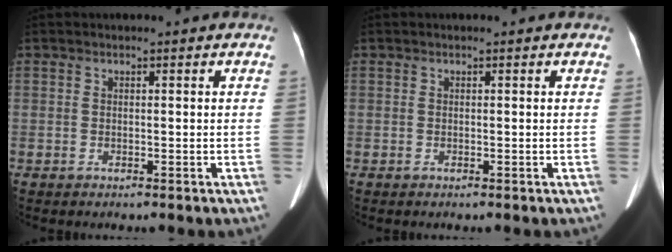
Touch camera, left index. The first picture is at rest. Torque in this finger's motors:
{"motor_torque": [0.02, 0.04, 0.00, 0.01]}